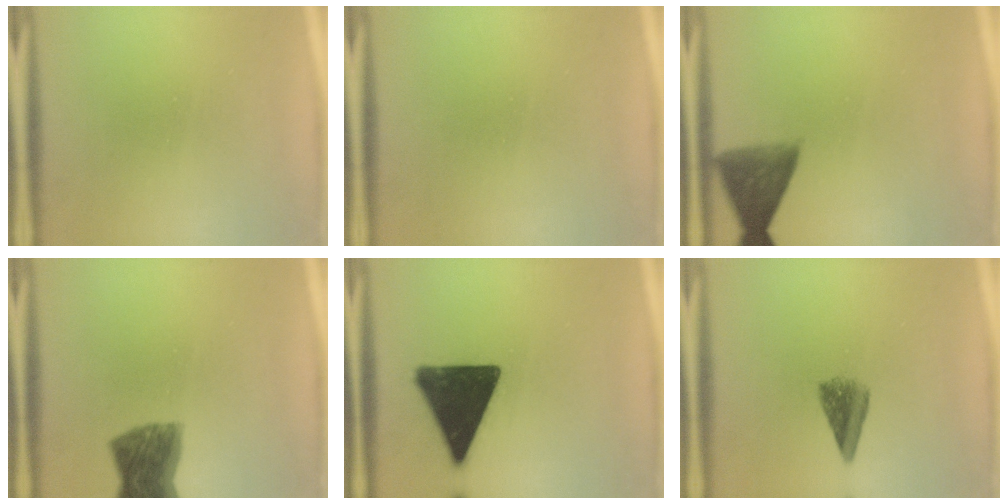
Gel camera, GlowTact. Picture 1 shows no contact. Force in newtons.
{"total": 1.6}
{"total": 8.0}
{"total": 8.8}
{"total": 16.7}
{"total": 4.2}